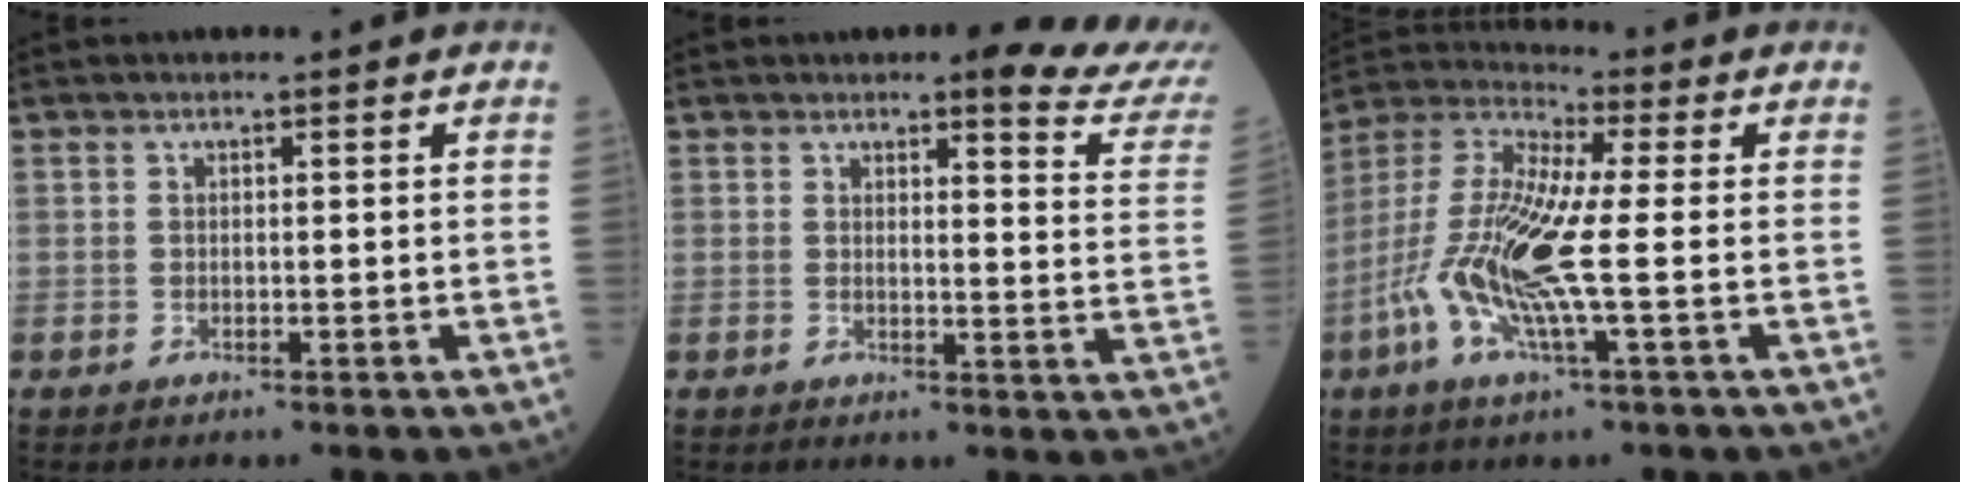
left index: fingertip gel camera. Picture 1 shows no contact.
{"total": 9.8, "force": [8.5, 0.7, 4.7], "torque": [-0.044, -0.051, 0.071]}
{"total": 13.4, "force": [-2.3, 1.4, 13.2], "torque": [-0.288, 0.008, -0.049]}